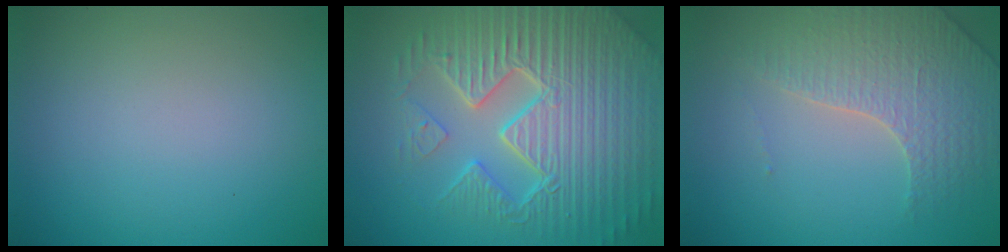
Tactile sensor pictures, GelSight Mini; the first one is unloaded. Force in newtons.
{"total": 10.7, "press": 7.0, "slide": 8.1}
{"total": 3.6, "press": 3.5, "slide": 1.0}